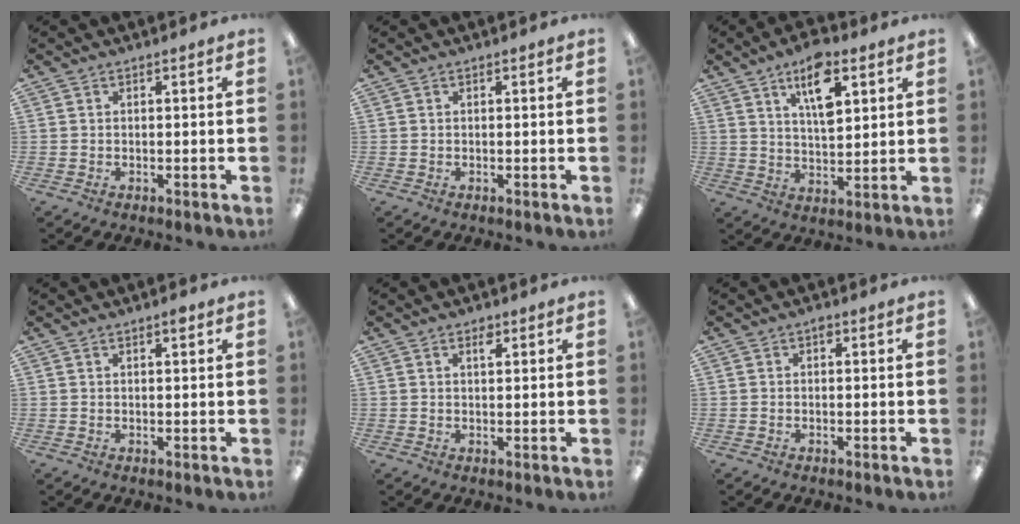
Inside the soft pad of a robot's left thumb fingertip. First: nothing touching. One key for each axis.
{"total": 0.0}
{"total": 11.2, "fx": 6.2, "fy": 4.9, "fz": 7.9, "tx": -0.119, "ty": -0.018, "tz": 0.102}
{"total": 1.9, "fx": 1.3, "fy": 0.5, "fz": 1.3, "tx": -0.020, "ty": 0.000, "tz": 0.020}
{"total": 2.3, "fx": 1.5, "fy": 1.0, "fz": 1.4, "tx": -0.016, "ty": -0.004, "tz": 0.023}
{"total": 1.0, "fx": 0.4, "fy": 0.6, "fz": 0.7, "tx": -0.015, "ty": 0.003, "tz": 0.006}